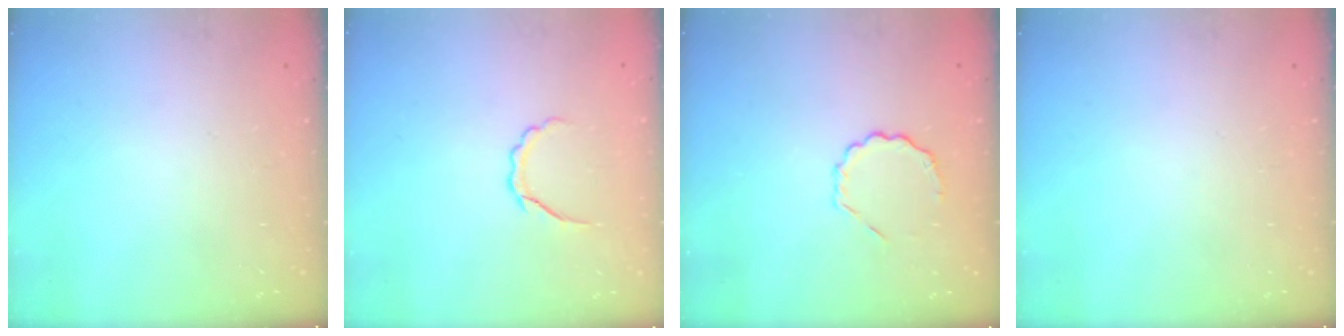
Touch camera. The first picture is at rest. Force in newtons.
{"total": 4.3, "press": 4.2, "slide": 0.8}
{"total": 3.5, "press": 3.3, "slide": 1.2}
{"total": 0.0}